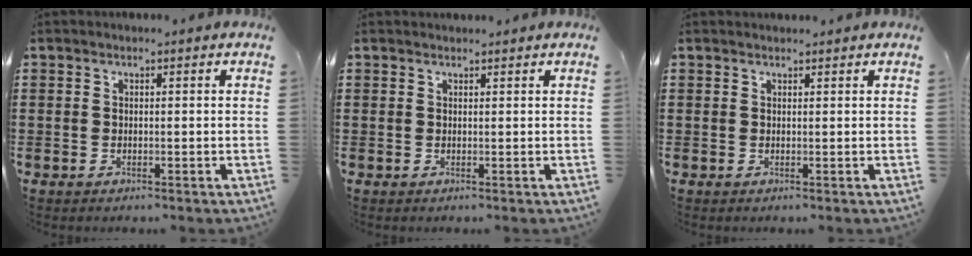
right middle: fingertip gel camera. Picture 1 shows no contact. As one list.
[{"total": 0.7, "force": [0.7, 0.2, 0.0], "torque": [0.006, -0.003, 0.012]}, {"total": 0.7, "force": [0.7, 0.1, 0.0], "torque": [0.007, -0.002, 0.012]}]